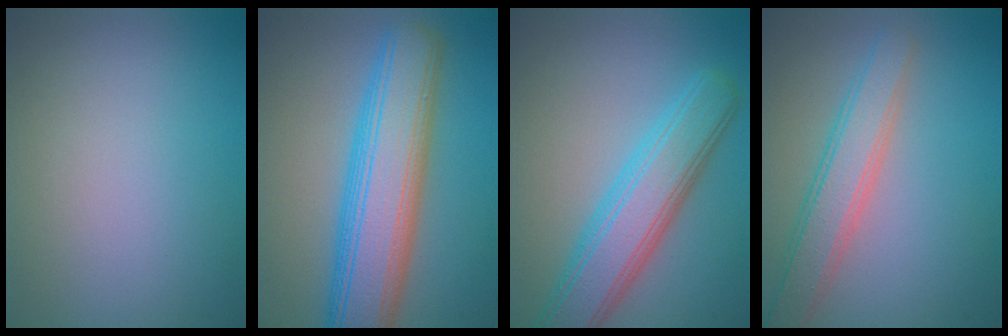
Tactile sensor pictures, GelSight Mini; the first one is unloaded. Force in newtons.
{"total": 9.2, "press": 9.2, "slide": 0.3}
{"total": 6.4, "press": 6.4, "slide": 0.1}
{"total": 4.0, "press": 4.0, "slide": 0.4}